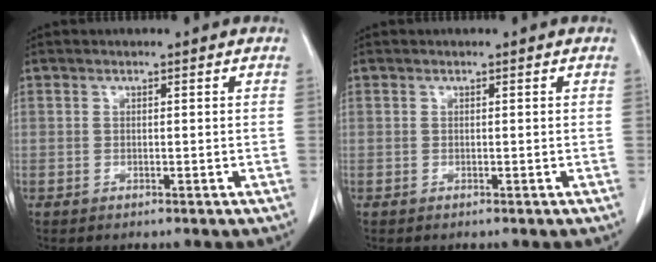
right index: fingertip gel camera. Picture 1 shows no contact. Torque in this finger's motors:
{"motor_torque": [0.00, 0.01, 0.00, 0.00]}